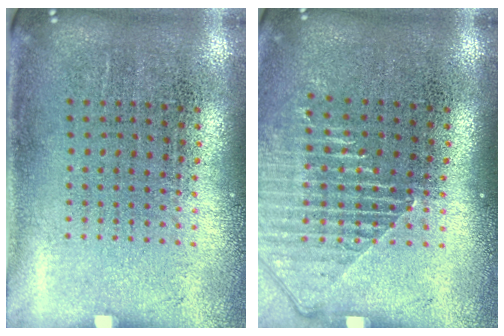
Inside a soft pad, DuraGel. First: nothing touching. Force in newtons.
{"total": 1.5, "press": 1.3, "slide": 0.6}